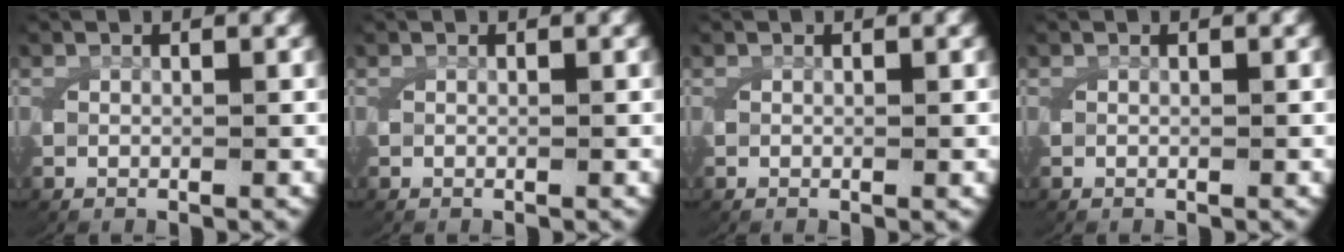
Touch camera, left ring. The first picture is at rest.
{"total": 0.0}
{"total": 0.0}
{"total": 0.0}